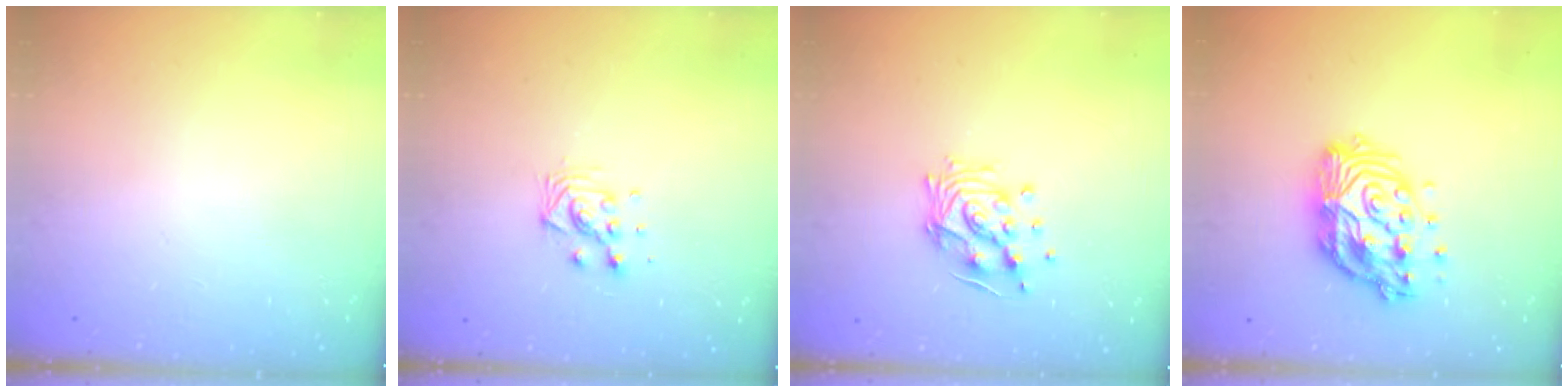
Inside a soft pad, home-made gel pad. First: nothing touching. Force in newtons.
{"total": 7.3, "press": 7.3, "slide": 0.5}
{"total": 12.0, "press": 11.9, "slide": 1.2}
{"total": 15.0, "press": 14.9, "slide": 1.3}